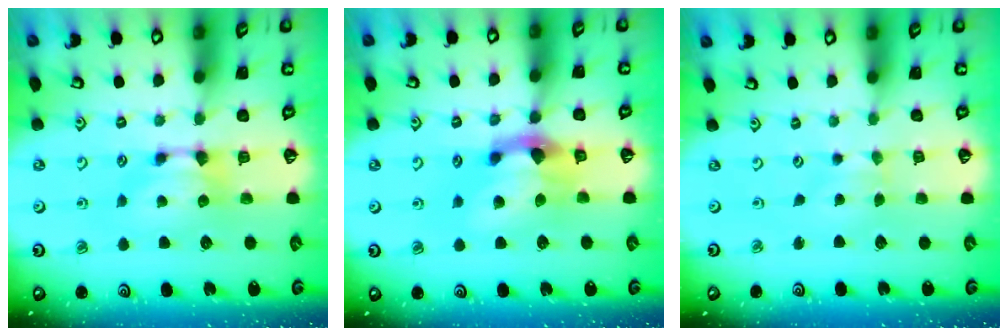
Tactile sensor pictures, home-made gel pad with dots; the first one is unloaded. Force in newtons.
{"total": 3.8, "press": 3.2, "slide": 2.0}
{"total": 2.1, "press": 1.6, "slide": 1.4}